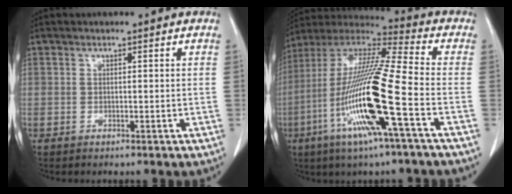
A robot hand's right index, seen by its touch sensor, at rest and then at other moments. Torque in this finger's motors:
{"motor_torque": [2.14, 0.00, 1.05, 0.21]}